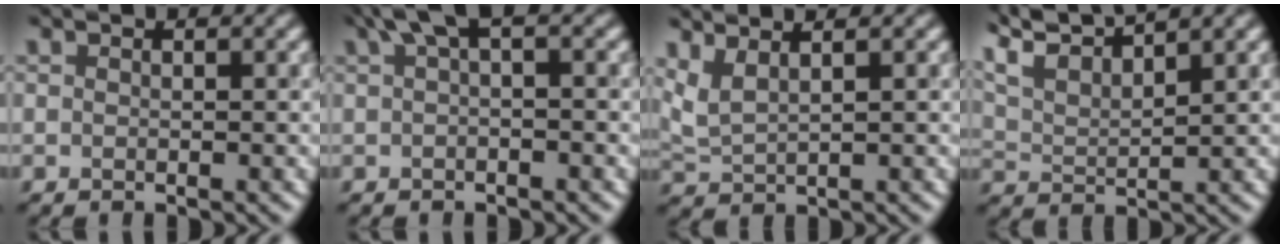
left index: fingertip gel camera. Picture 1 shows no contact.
{"total": 2.2, "force": [0.8, 0.4, 2.0], "torque": [-0.033, 0.010, 0.013]}
{"total": 2.2, "force": [1.7, 0.5, 1.3], "torque": [-0.029, 0.005, 0.043]}
{"total": 6.5, "force": [5.8, 0.9, 2.8], "torque": [-0.060, 0.020, 0.100]}